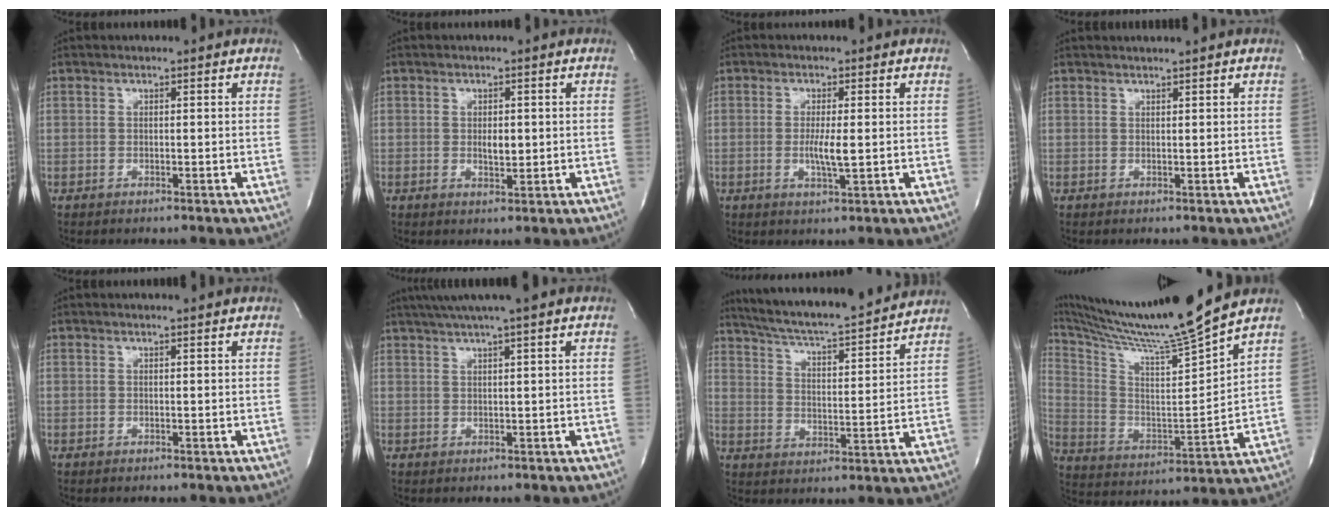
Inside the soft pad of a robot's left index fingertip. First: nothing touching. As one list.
[{"total": 2.3, "force": [0.1, 1.1, 2.1], "torque": [-0.035, -0.002, 0.004]}, {"total": 3.7, "force": [-0.3, 0.3, 3.6], "torque": [-0.073, -0.007, -0.004]}, {"total": 1.8, "force": [1.8, -0.3, 0.5], "torque": [-0.007, 0.010, 0.030]}, {"total": 1.7, "force": [1.6, -0.1, 0.5], "torque": [-0.012, 0.007, 0.020]}, {"total": 7.0, "force": [5.5, -1.1, 4.1], "torque": [-0.067, 0.026, 0.083]}, {"total": 20.0, "force": [18.3, 1.6, 7.8], "torque": [-0.134, -0.003, 0.268]}, {"total": 19.5, "force": [17.2, -2.3, 8.8], "torque": [-0.176, -0.045, 0.291]}]